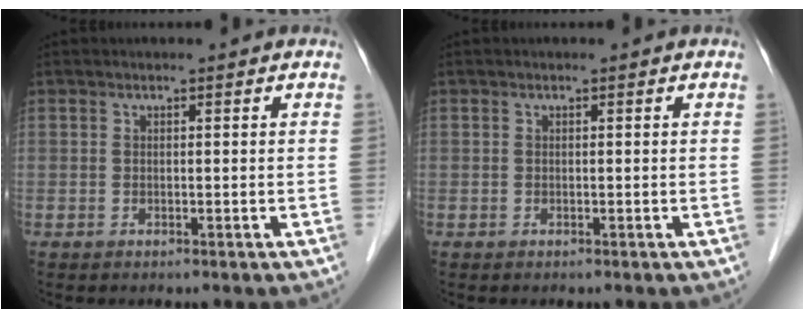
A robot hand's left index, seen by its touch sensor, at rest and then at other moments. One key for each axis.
{"total": 0.0}